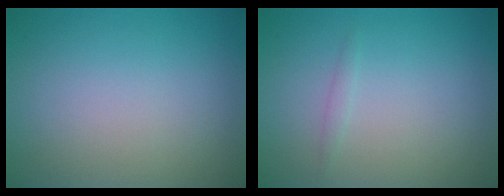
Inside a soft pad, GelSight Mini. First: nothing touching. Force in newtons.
{"total": 0.5, "press": 0.5, "slide": 0.0}